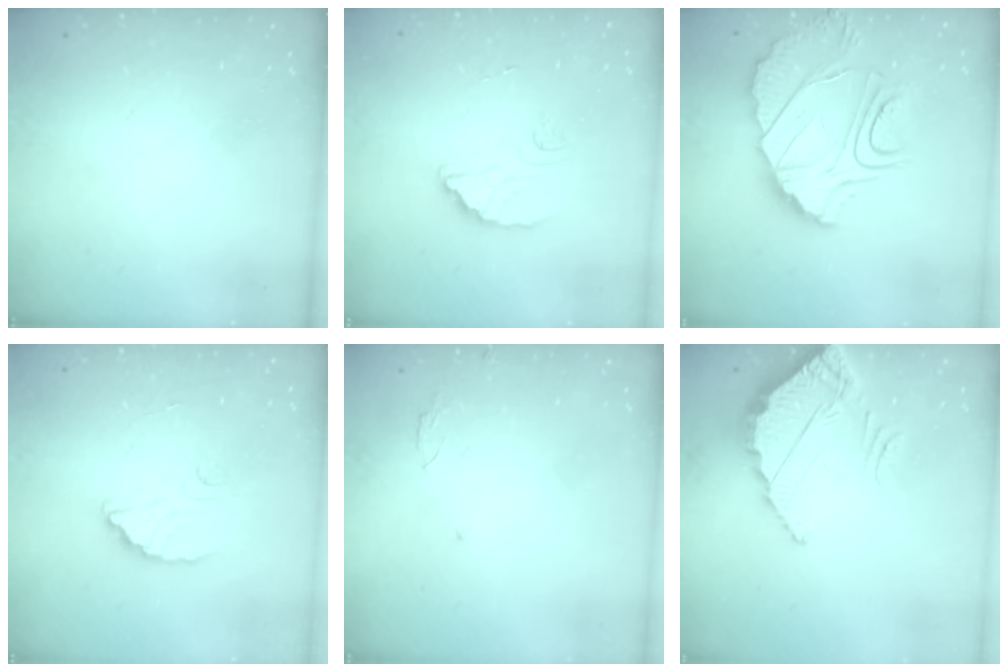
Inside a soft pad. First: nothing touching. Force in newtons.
{"total": 2.3, "press": 2.3, "slide": 0.1}
{"total": 12.9, "press": 12.9, "slide": 1.1}
{"total": 2.5, "press": 2.5, "slide": 0.1}
{"total": 2.5, "press": 2.5, "slide": 0.2}
{"total": 4.0, "press": 4.0, "slide": 0.3}